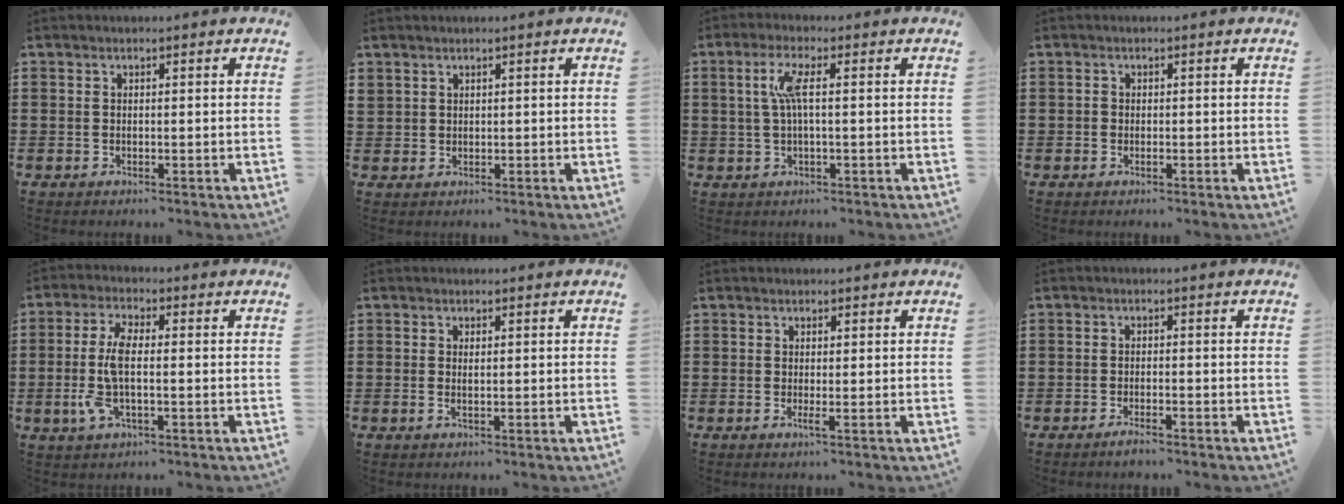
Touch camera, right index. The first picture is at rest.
{"total": 1.3, "force": [1.1, 0.7, 0.0], "torque": [-0.003, 0.002, 0.022]}
{"total": 4.4, "force": [0.5, 0.5, 4.3], "torque": [-0.098, -0.005, 0.000]}
{"total": 0.6, "force": [-0.3, 0.4, 0.3], "torque": [-0.007, -0.001, -0.006]}
{"total": 6.9, "force": [-0.8, 2.5, 6.4], "torque": [-0.148, -0.005, -0.022]}
{"total": 0.8, "force": [0.0, 0.2, 0.8], "torque": [-0.015, 0.001, 0.000]}
{"total": 1.3, "force": [-0.2, -0.1, 1.3], "torque": [-0.023, -0.006, -0.003]}
{"total": 1.6, "force": [-1.3, 0.1, 0.9], "torque": [-0.015, -0.003, -0.024]}